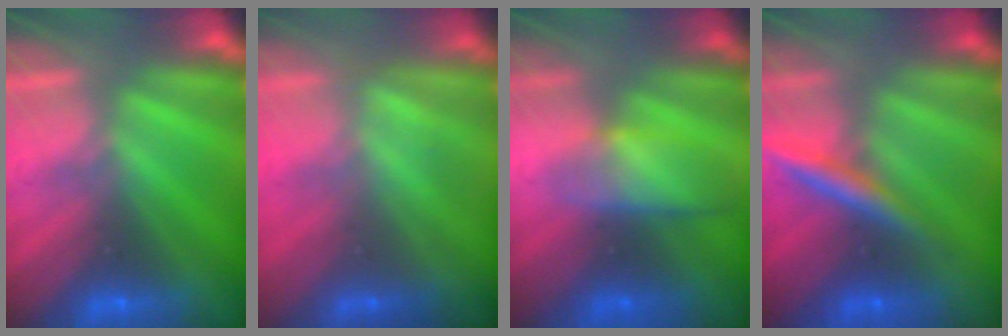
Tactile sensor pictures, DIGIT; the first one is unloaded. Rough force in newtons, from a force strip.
{"total": 1.7}
{"total": 2.9}
{"total": 2.4}